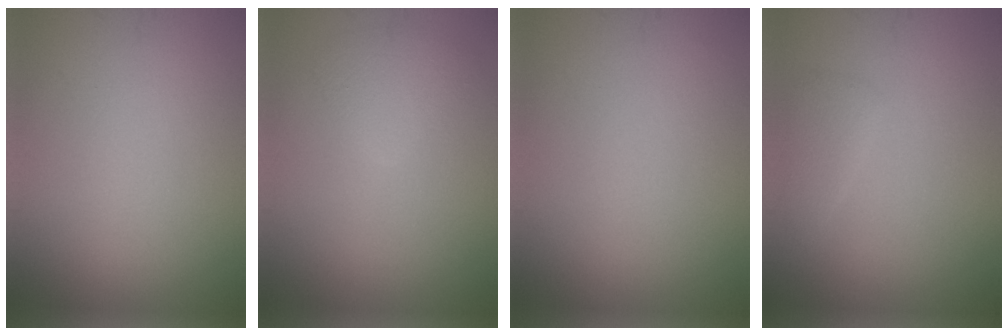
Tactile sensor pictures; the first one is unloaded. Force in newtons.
{"total": 2.0, "press": 2.0, "slide": 0.2}
{"total": 0.0}
{"total": 1.4, "press": 1.4, "slide": 0.2}